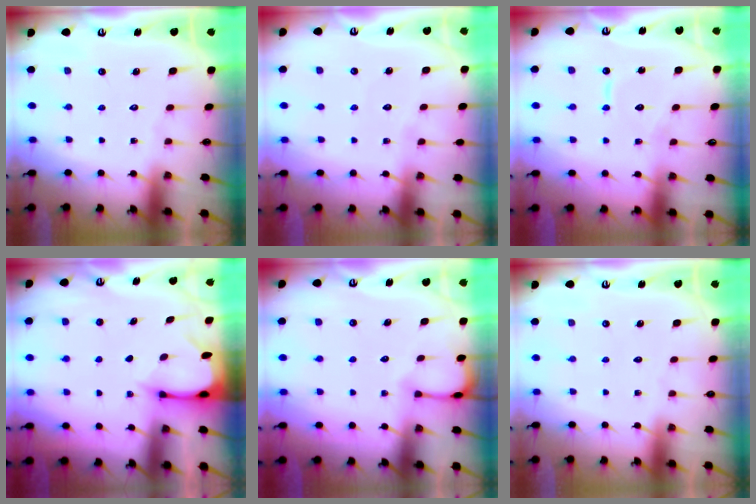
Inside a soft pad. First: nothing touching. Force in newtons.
{"total": 3.5, "press": 3.5, "slide": 0.4}
{"total": 7.3, "press": 7.3, "slide": 0.6}
{"total": 2.6, "press": 2.6, "slide": 0.3}
{"total": 3.0, "press": 3.0, "slide": 0.3}
{"total": 0.0}